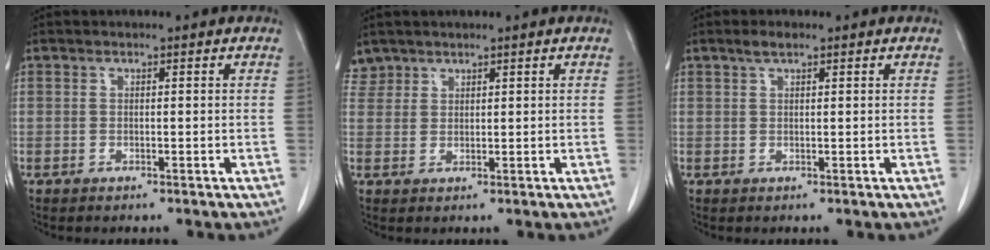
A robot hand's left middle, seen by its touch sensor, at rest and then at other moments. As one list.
[{"total": 2.3, "force": [2.0, 1.2, -0.5], "torque": [0.013, 0.009, 0.039]}, {"total": 1.7, "force": [1.2, 0.4, 1.1], "torque": [-0.025, 0.007, 0.023]}]